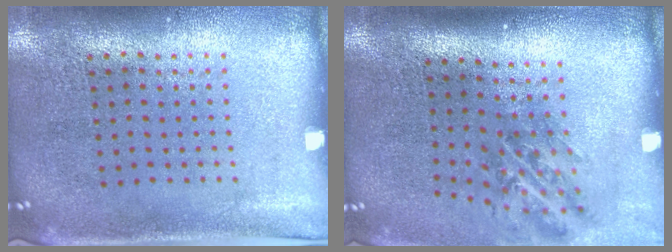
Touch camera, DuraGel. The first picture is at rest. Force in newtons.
{"total": 1.3, "press": 1.1, "slide": 0.7}